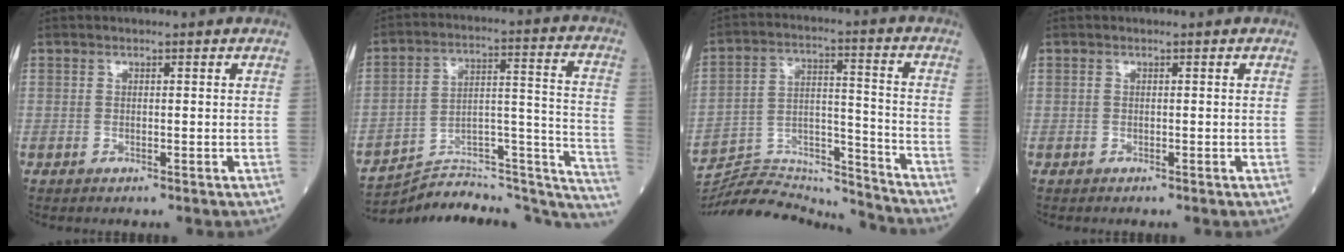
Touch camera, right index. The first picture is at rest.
{"total": 23.7, "force": [-22.2, 5.4, 6.3], "torque": [-0.049, 0.066, -0.308]}
{"total": 16.9, "force": [-16.8, 0.9, 1.0], "torque": [-0.014, 0.044, -0.267]}
{"total": 0.0}